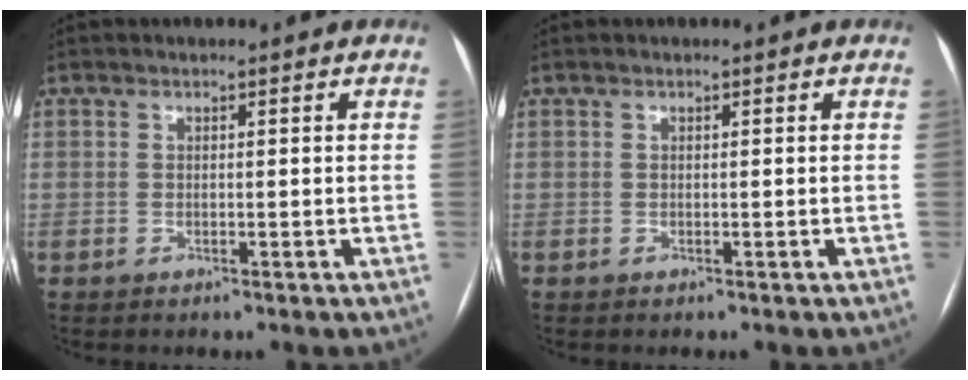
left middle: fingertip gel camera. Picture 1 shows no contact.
{"total": 0.0}